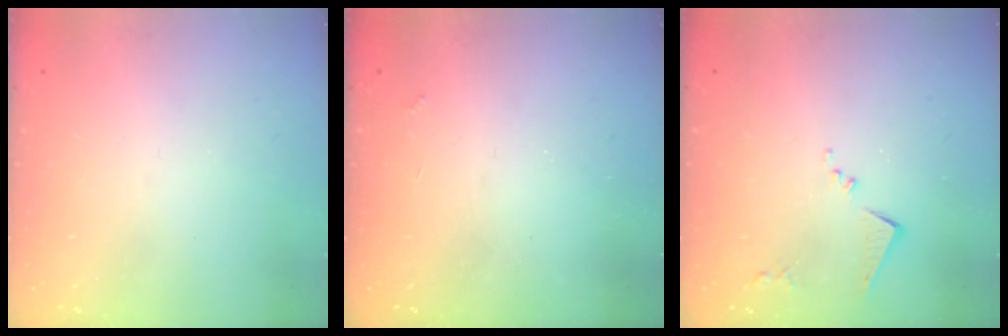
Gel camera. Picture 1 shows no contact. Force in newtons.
{"total": 2.9, "press": 2.9, "slide": 0.5}
{"total": 6.6, "press": 6.6, "slide": 0.4}